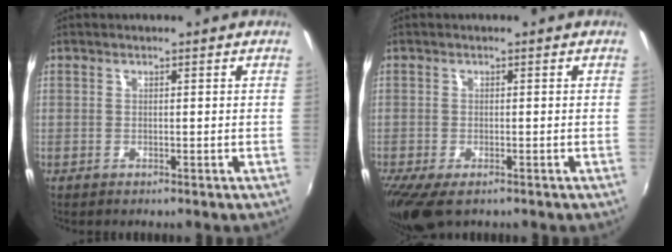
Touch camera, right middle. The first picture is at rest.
{"total": 7.0, "force": [-4.6, 2.5, 4.6], "torque": [-0.104, -0.034, -0.079]}